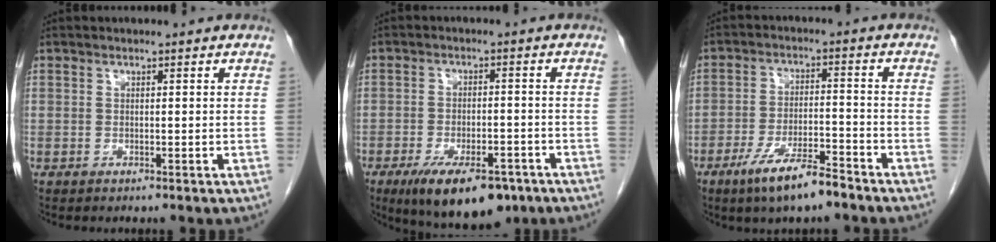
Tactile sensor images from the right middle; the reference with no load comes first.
{"total": 12.2, "force": [-8.0, 4.6, 7.9], "torque": [-0.128, -0.010, -0.121]}
{"total": 8.7, "force": [-6.3, 1.3, 5.9], "torque": [-0.111, -0.013, -0.111]}